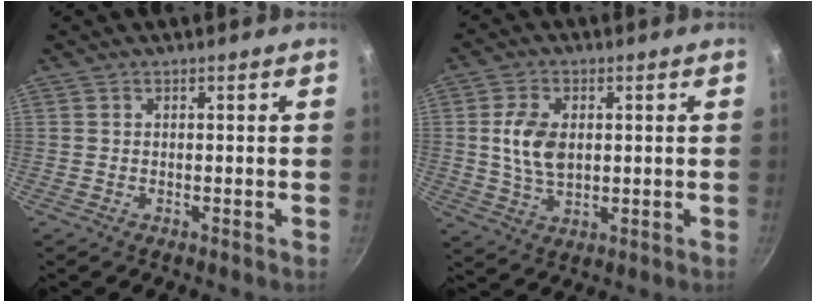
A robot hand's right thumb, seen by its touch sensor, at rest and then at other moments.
{"total": 8.3, "force": [1.0, 5.3, 6.3], "torque": [-0.109, -0.004, 0.020]}